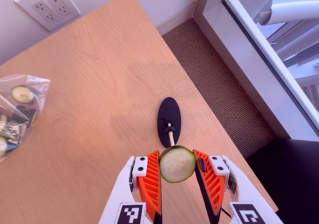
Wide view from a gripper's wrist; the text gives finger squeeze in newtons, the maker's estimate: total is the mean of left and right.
{"total": 8.8, "left": 9.1, "right": 8.6}